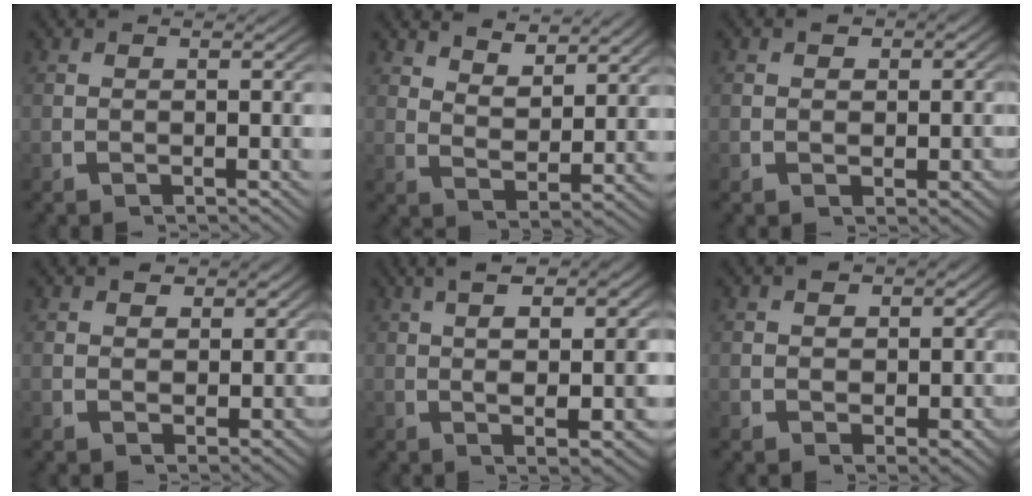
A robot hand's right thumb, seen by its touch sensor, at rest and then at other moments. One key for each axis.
{"total": 4.1, "fx": 3.5, "fy": 1.2, "fz": 1.7, "tx": -0.033, "ty": -0.010, "tz": 0.069}
{"total": 3.5, "fx": 0.4, "fy": 3.2, "fz": 1.5, "tx": -0.018, "ty": -0.016, "tz": 0.011}
{"total": 3.7, "fx": 0.9, "fy": 3.2, "fz": 1.6, "tx": -0.024, "ty": -0.019, "tz": 0.023}
{"total": 7.3, "fx": 1.8, "fy": 3.6, "fz": 6.0, "tx": -0.077, "ty": 0.004, "tz": 0.024}
{"total": 5.1, "fx": 0.4, "fy": 4.4, "fz": 2.6, "tx": -0.036, "ty": -0.021, "tz": 0.013}